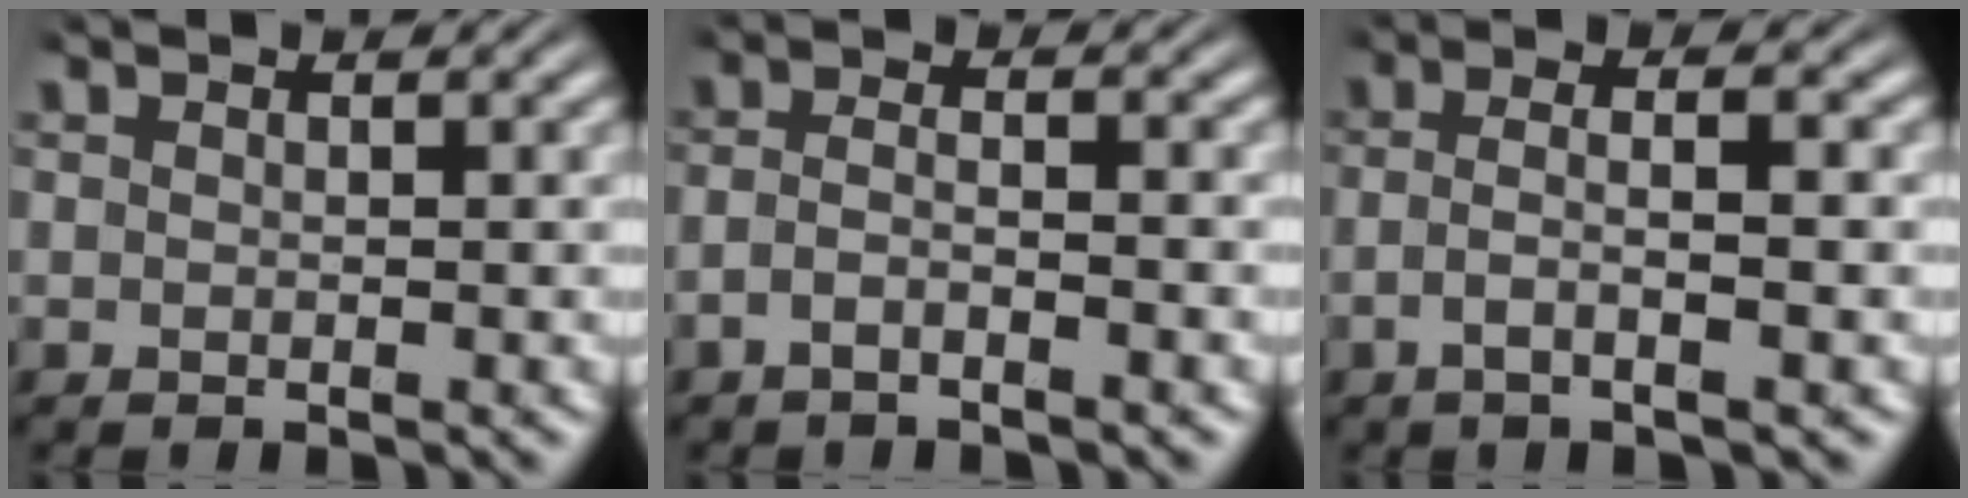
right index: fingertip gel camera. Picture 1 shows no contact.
{"total": 2.5, "force": [-1.8, 0.4, 1.7], "torque": [-0.037, -0.010, -0.029]}
{"total": 3.3, "force": [-1.0, 0.5, 3.1], "torque": [-0.063, -0.009, -0.015]}